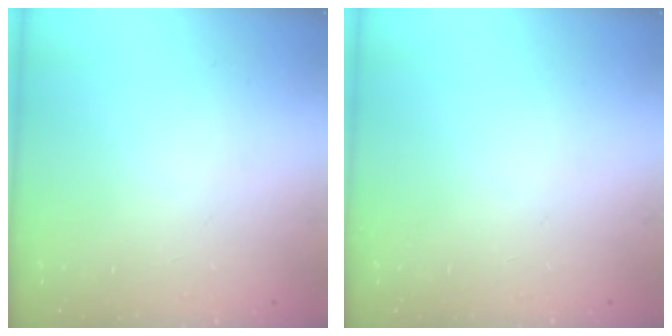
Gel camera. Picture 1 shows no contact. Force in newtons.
{"total": 0.0}